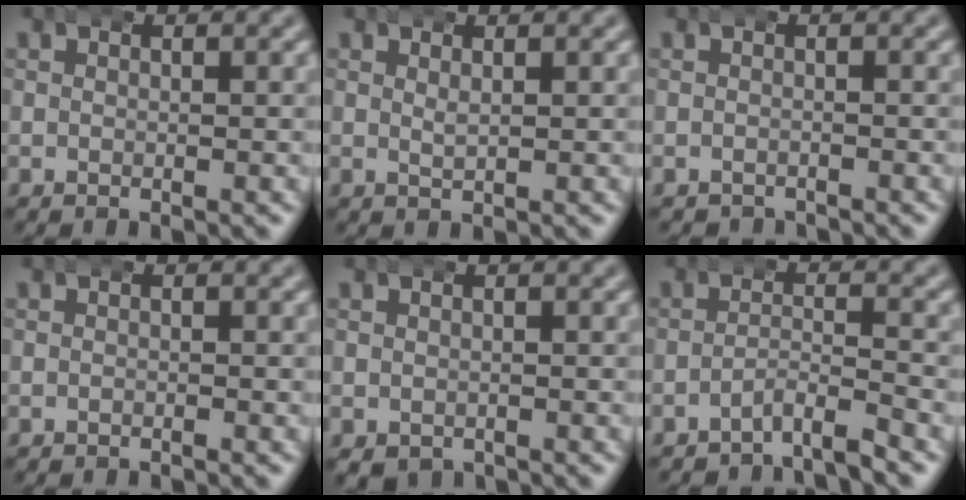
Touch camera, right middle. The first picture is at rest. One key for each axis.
{"total": 1.1, "fx": 0.7, "fy": 0.5, "fz": 0.8, "tx": -0.014, "ty": -0.001, "tz": 0.012}
{"total": 1.7, "fx": -1.6, "fy": 0.4, "fz": -0.1, "tx": 0.003, "ty": -0.007, "tz": -0.022}
{"total": 0.0}
{"total": 2.3, "fx": -1.2, "fy": 1.7, "fz": 0.9, "tx": -0.022, "ty": -0.014, "tz": -0.011}
{"total": 2.3, "fx": -2.0, "fy": 0.2, "fz": 1.0, "tx": -0.012, "ty": 0.003, "tz": -0.043}